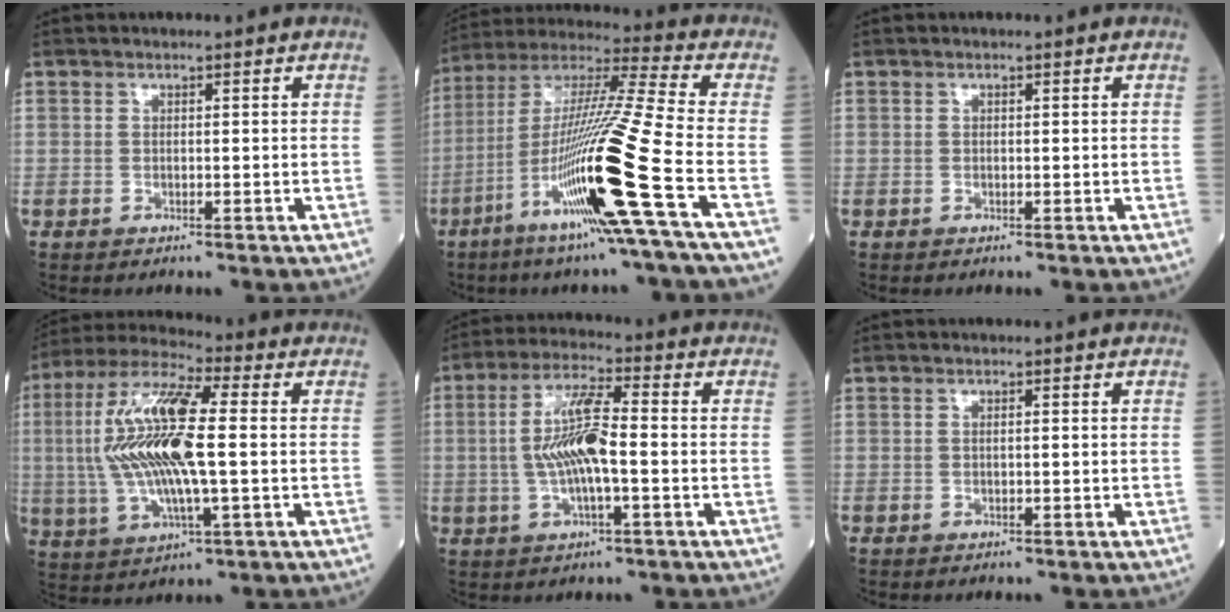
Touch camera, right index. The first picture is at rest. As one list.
[{"total": 21.7, "force": [-8.2, -2.0, 20.0], "torque": [-0.397, -0.034, -0.164]}, {"total": 0.0}, {"total": 16.7, "force": [-0.1, 3.2, 16.4], "torque": [-0.347, 0.011, -0.006]}, {"total": 9.2, "force": [-0.7, 1.6, 9.0], "torque": [-0.180, 0.007, -0.017]}, {"total": 0.0}]